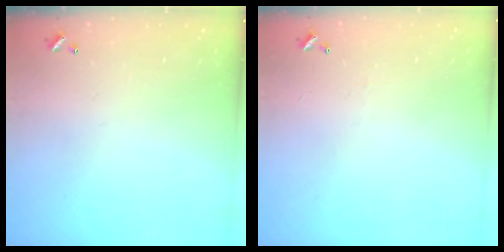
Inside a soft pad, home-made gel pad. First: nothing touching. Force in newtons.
{"total": 2.6, "press": 2.6, "slide": 0.4}